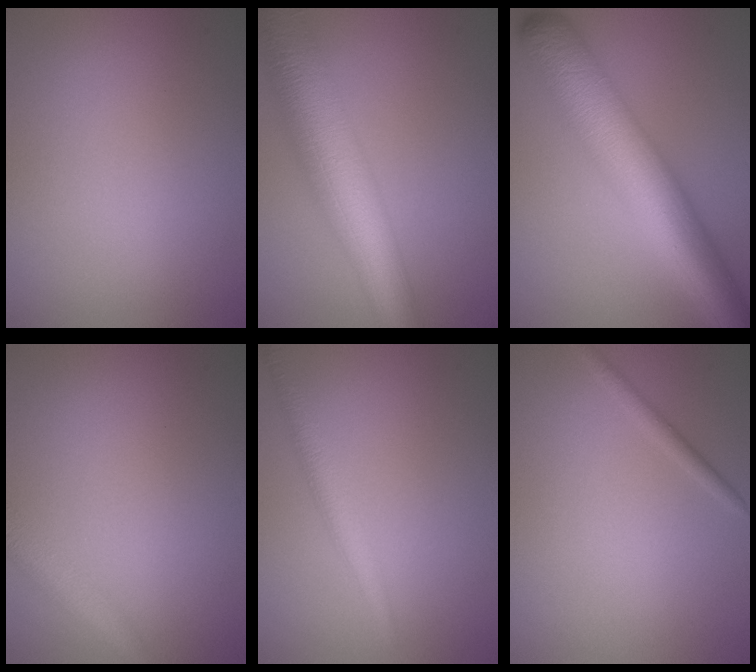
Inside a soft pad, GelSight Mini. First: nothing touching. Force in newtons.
{"total": 11.2, "press": 11.2, "slide": 0.5}
{"total": 11.0, "press": 11.0, "slide": 0.2}
{"total": 3.0, "press": 3.0, "slide": 0.1}
{"total": 2.7, "press": 2.7, "slide": 0.1}
{"total": 1.1, "press": 1.1, "slide": 0.0}